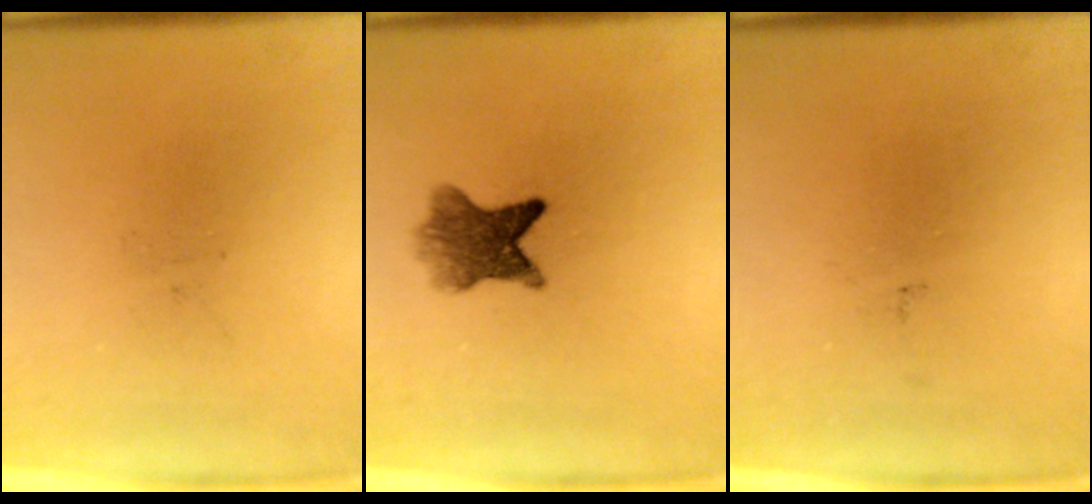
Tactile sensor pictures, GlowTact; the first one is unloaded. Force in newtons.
{"total": 6.0}
{"total": 0.0}